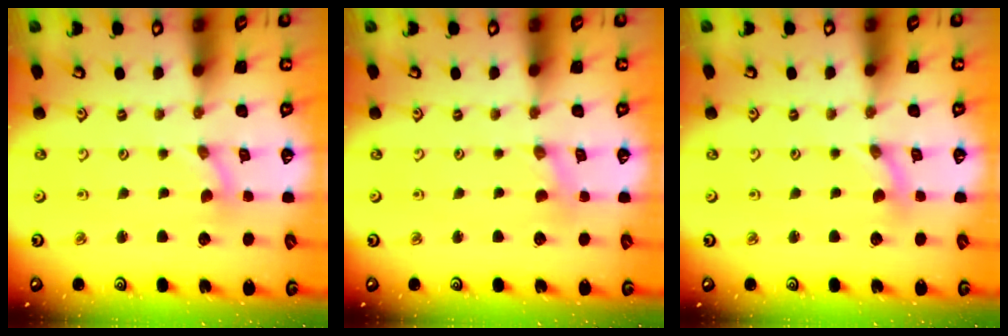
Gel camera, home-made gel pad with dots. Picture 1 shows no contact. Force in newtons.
{"total": 1.0, "press": 1.0, "slide": 0.2}
{"total": 0.0}